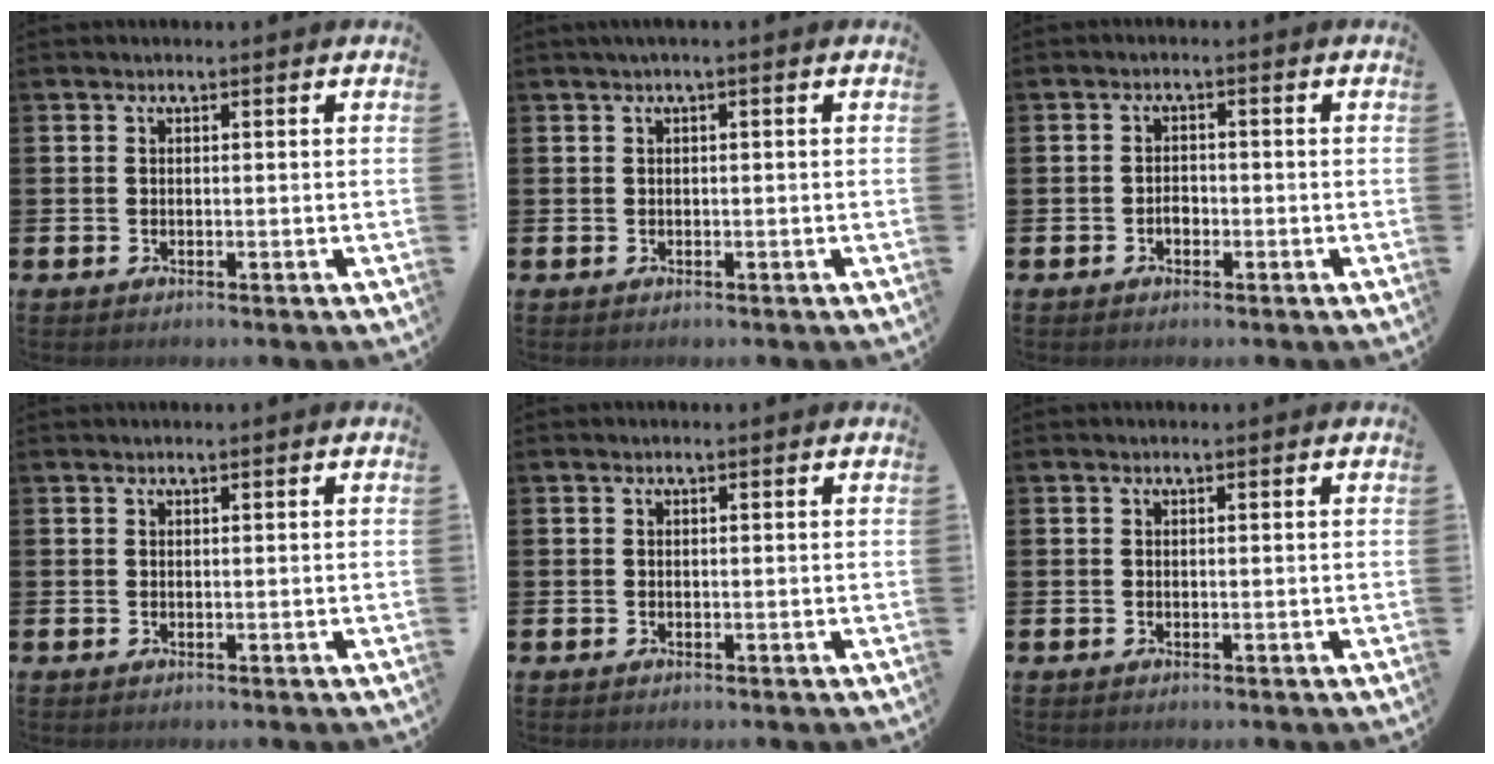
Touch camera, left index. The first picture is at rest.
{"total": 0.8, "force": [0.1, 0.0, 0.8], "torque": [-0.012, 0.001, 0.001]}
{"total": 1.5, "force": [-0.6, 1.1, 0.9], "torque": [-0.005, -0.002, -0.016]}
{"total": 0.0}
{"total": 0.0}
{"total": 0.0}